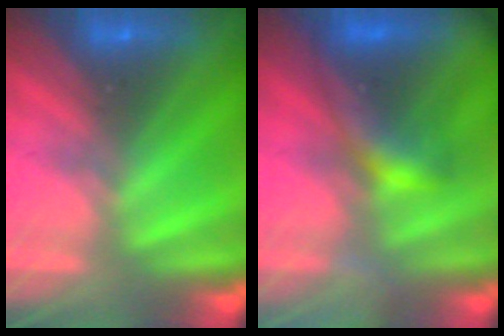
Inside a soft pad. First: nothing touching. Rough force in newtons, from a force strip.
{"total": 8.5}